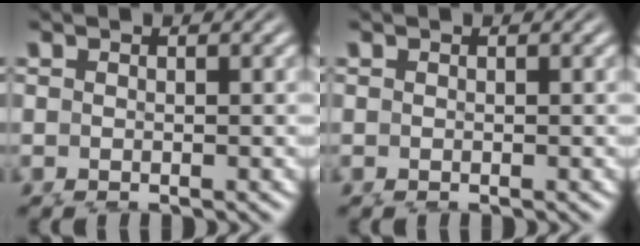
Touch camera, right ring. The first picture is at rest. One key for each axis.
{"total": 0.0}